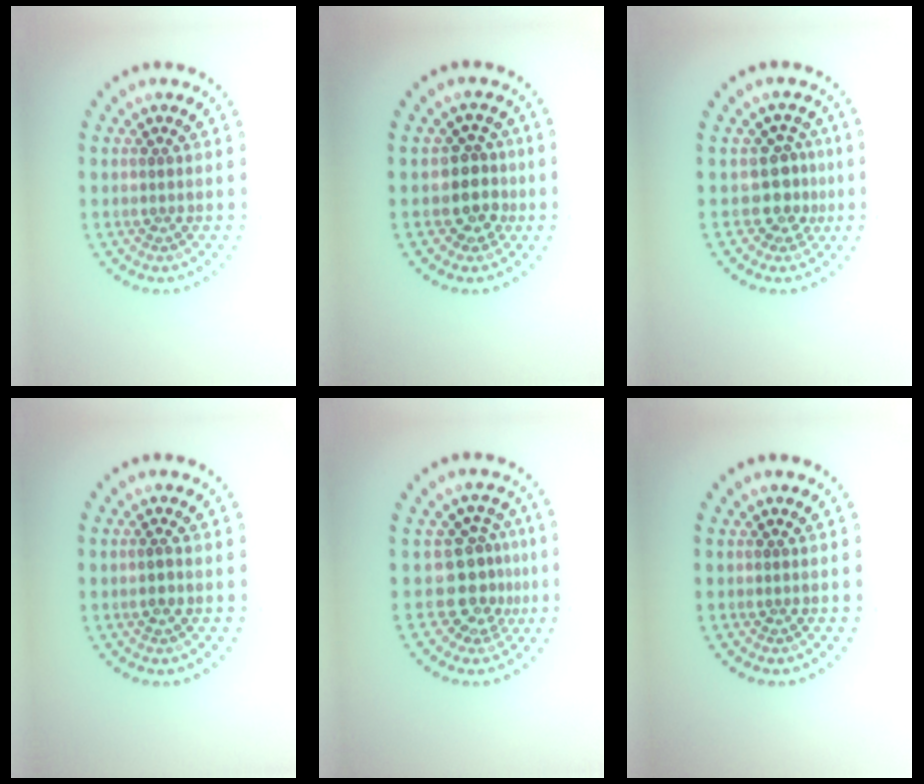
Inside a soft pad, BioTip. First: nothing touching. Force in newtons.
{"total": 3.0, "press": 2.5, "slide": 1.6}
{"total": 2.8, "press": 2.4, "slide": 1.4}
{"total": 0.6, "press": 0.6, "slide": 0.3}
{"total": 3.5, "press": 2.6, "slide": 2.4}
{"total": 0.0}